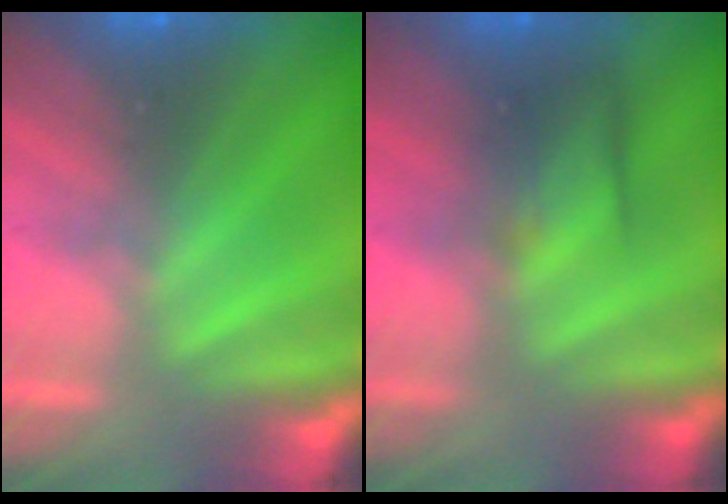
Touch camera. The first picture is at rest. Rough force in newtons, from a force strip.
{"total": 2.4}